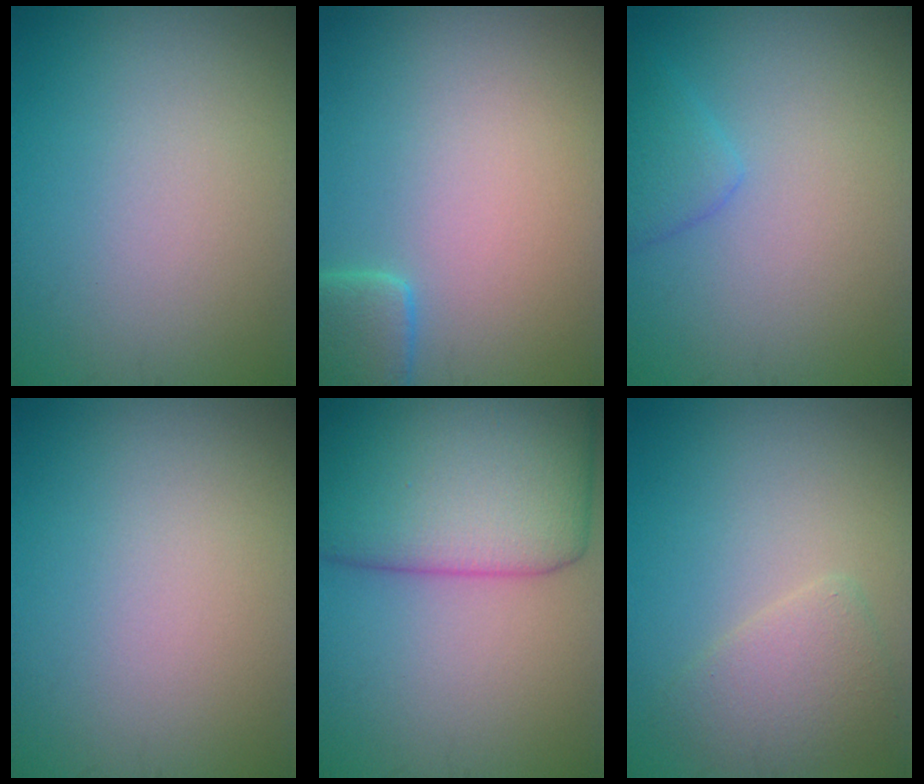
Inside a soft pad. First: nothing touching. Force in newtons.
{"total": 3.3, "press": 3.3, "slide": 0.4}
{"total": 1.9, "press": 1.9, "slide": 0.2}
{"total": 0.0}
{"total": 11.6, "press": 11.6, "slide": 0.2}
{"total": 2.9, "press": 2.9, "slide": 0.2}